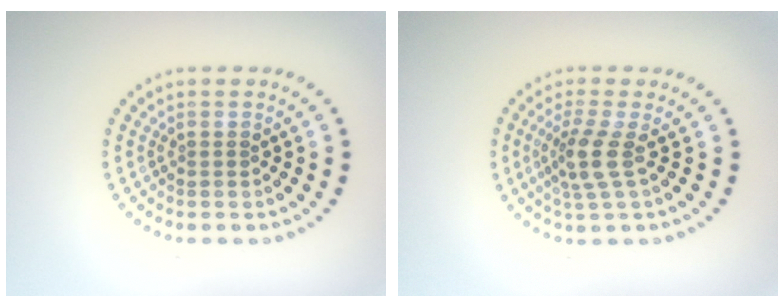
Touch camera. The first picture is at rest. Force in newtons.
{"total": 2.9, "press": 2.2, "slide": 1.8}